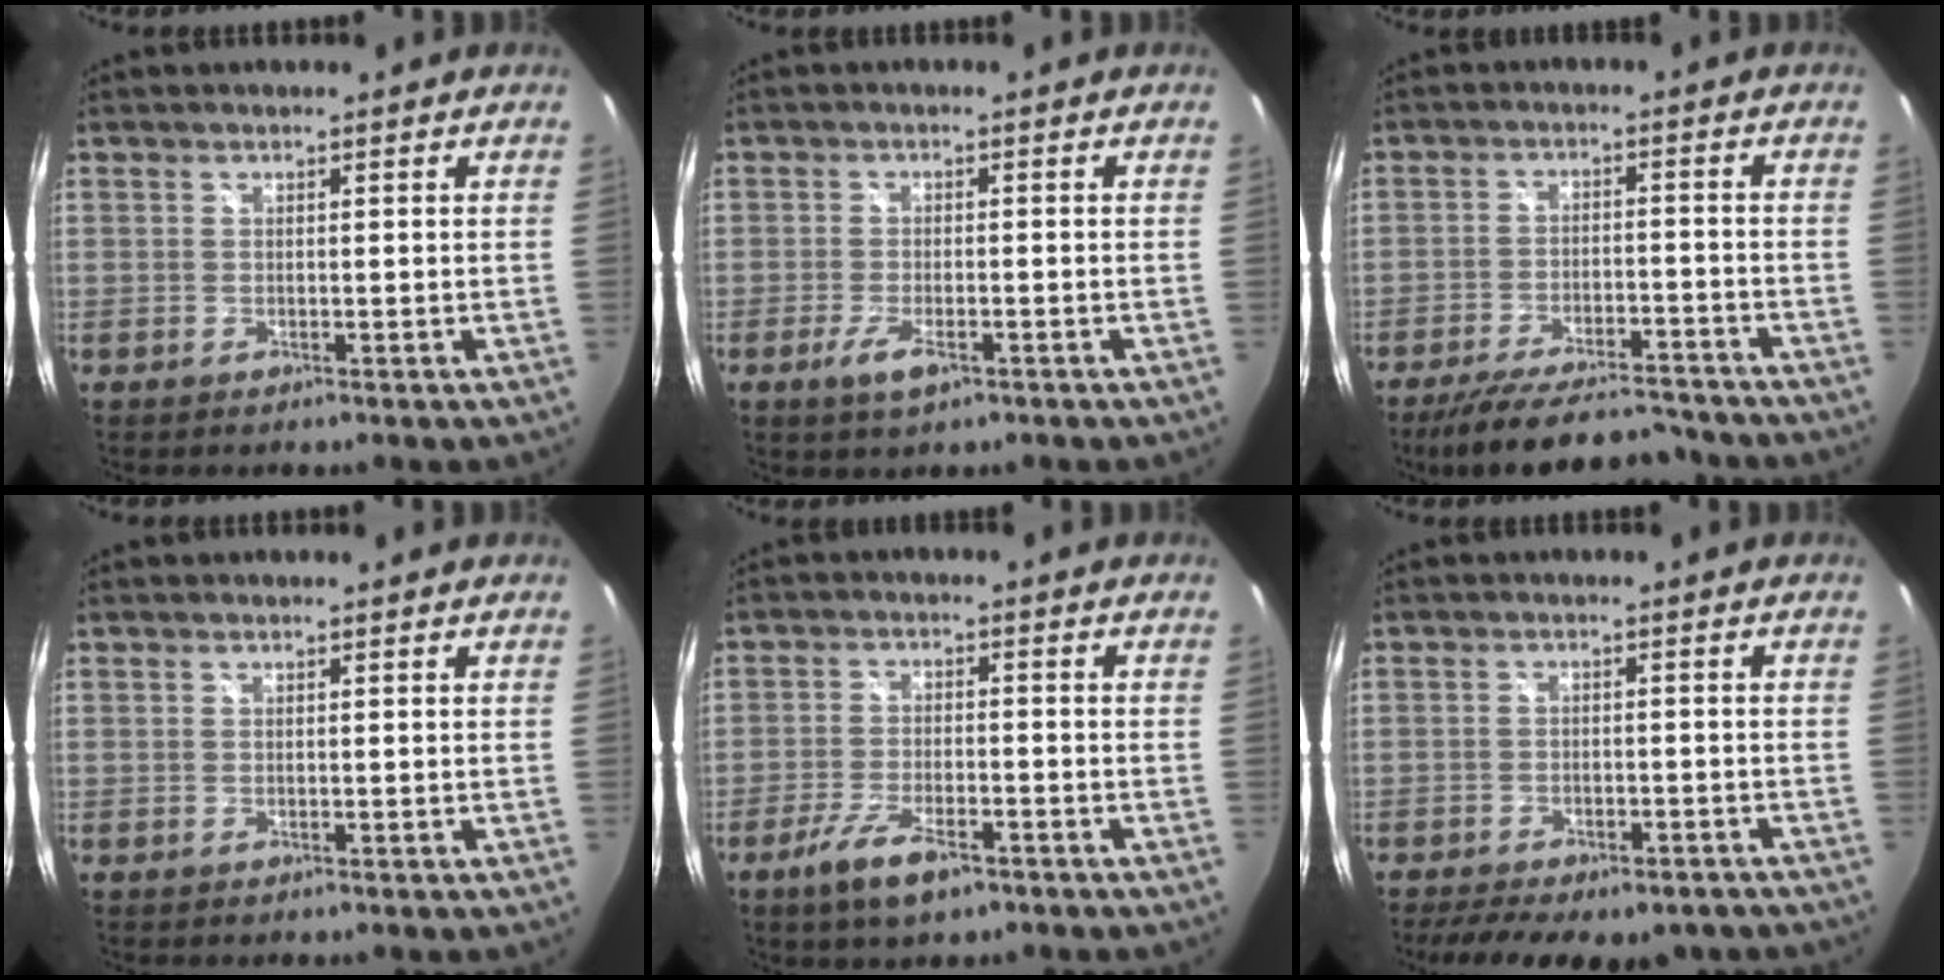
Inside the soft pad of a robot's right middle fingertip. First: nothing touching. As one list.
[{"total": 4.2, "force": [-2.2, 1.4, 3.3], "torque": [-0.074, -0.007, -0.039]}, {"total": 16.6, "force": [-14.5, 3.7, 7.1], "torque": [-0.142, -0.012, -0.213]}, {"total": 0.0}, {"total": 7.7, "force": [-4.9, 2.4, 5.4], "torque": [-0.126, -0.012, -0.088]}, {"total": 14.9, "force": [-11.5, 5.8, 7.6], "torque": [-0.156, -0.022, -0.147]}]